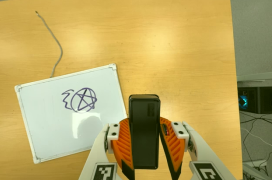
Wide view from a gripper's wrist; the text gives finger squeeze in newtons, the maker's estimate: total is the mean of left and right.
{"total": 8.8, "left": 7.1, "right": 10.4}